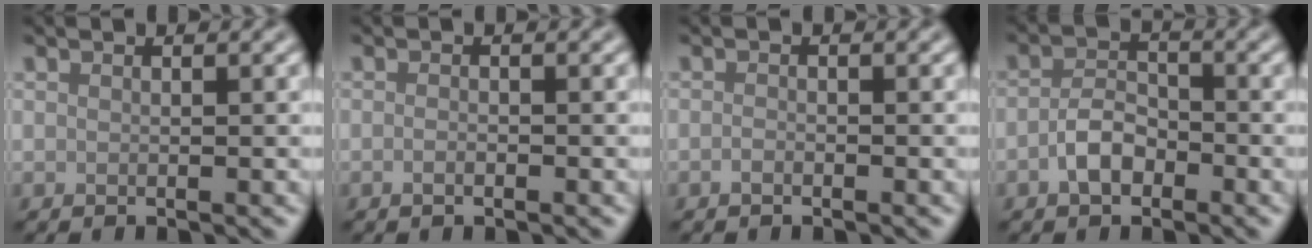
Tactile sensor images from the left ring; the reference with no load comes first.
{"total": 0.7, "force": [-0.4, 0.2, 0.5], "torque": [-0.010, -0.001, -0.007]}
{"total": 0.6, "force": [-0.4, 0.2, 0.3], "torque": [-0.007, 0.000, -0.009]}
{"total": 2.9, "force": [-1.4, 1.7, 1.8], "torque": [-0.034, 0.008, -0.032]}